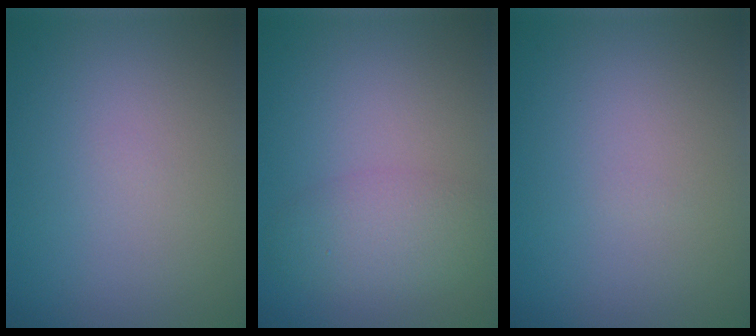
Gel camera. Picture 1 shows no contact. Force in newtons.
{"total": 4.8, "press": 4.8, "slide": 0.2}
{"total": 0.0}